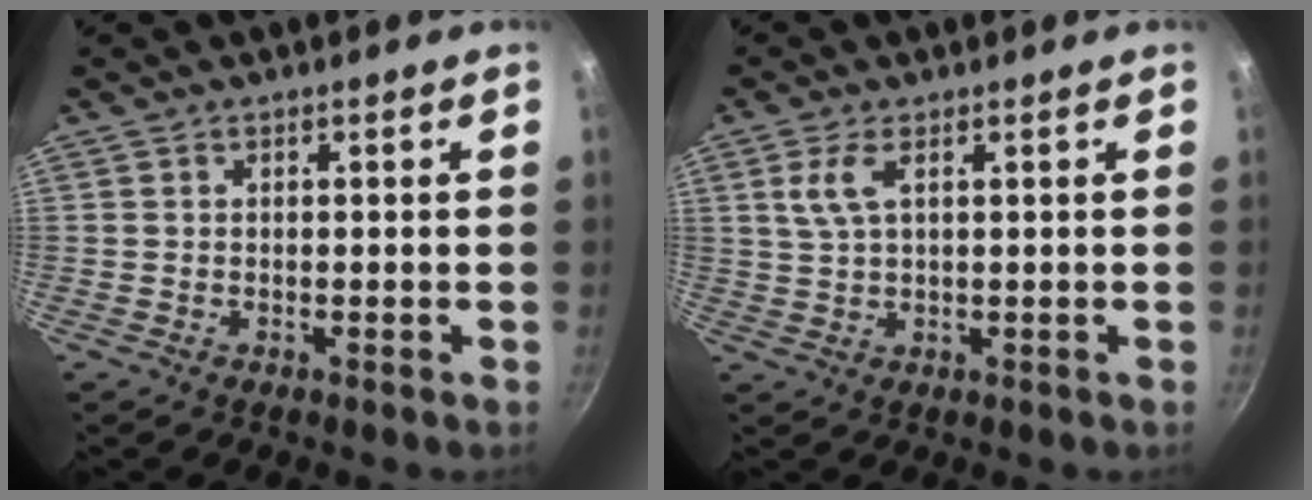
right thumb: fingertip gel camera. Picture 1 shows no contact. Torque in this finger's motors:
{"motor_torque": [-0.53, 0.61, -0.07, 0.14, 0.19]}